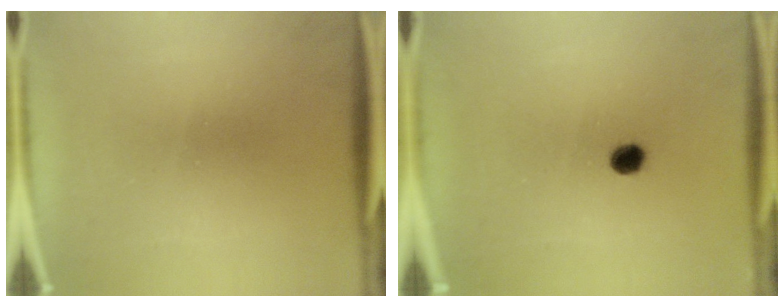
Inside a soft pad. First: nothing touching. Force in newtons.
{"total": 2.7}